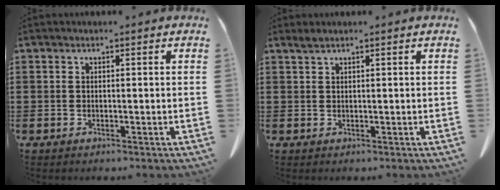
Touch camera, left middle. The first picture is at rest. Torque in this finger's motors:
{"motor_torque": [-0.01, 0.01, 0.01, 0.00]}